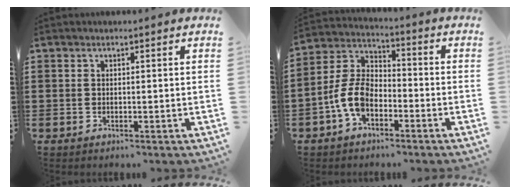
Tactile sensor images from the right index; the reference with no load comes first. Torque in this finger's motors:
{"motor_torque": [2.14, 0.00, 0.75, 0.12]}